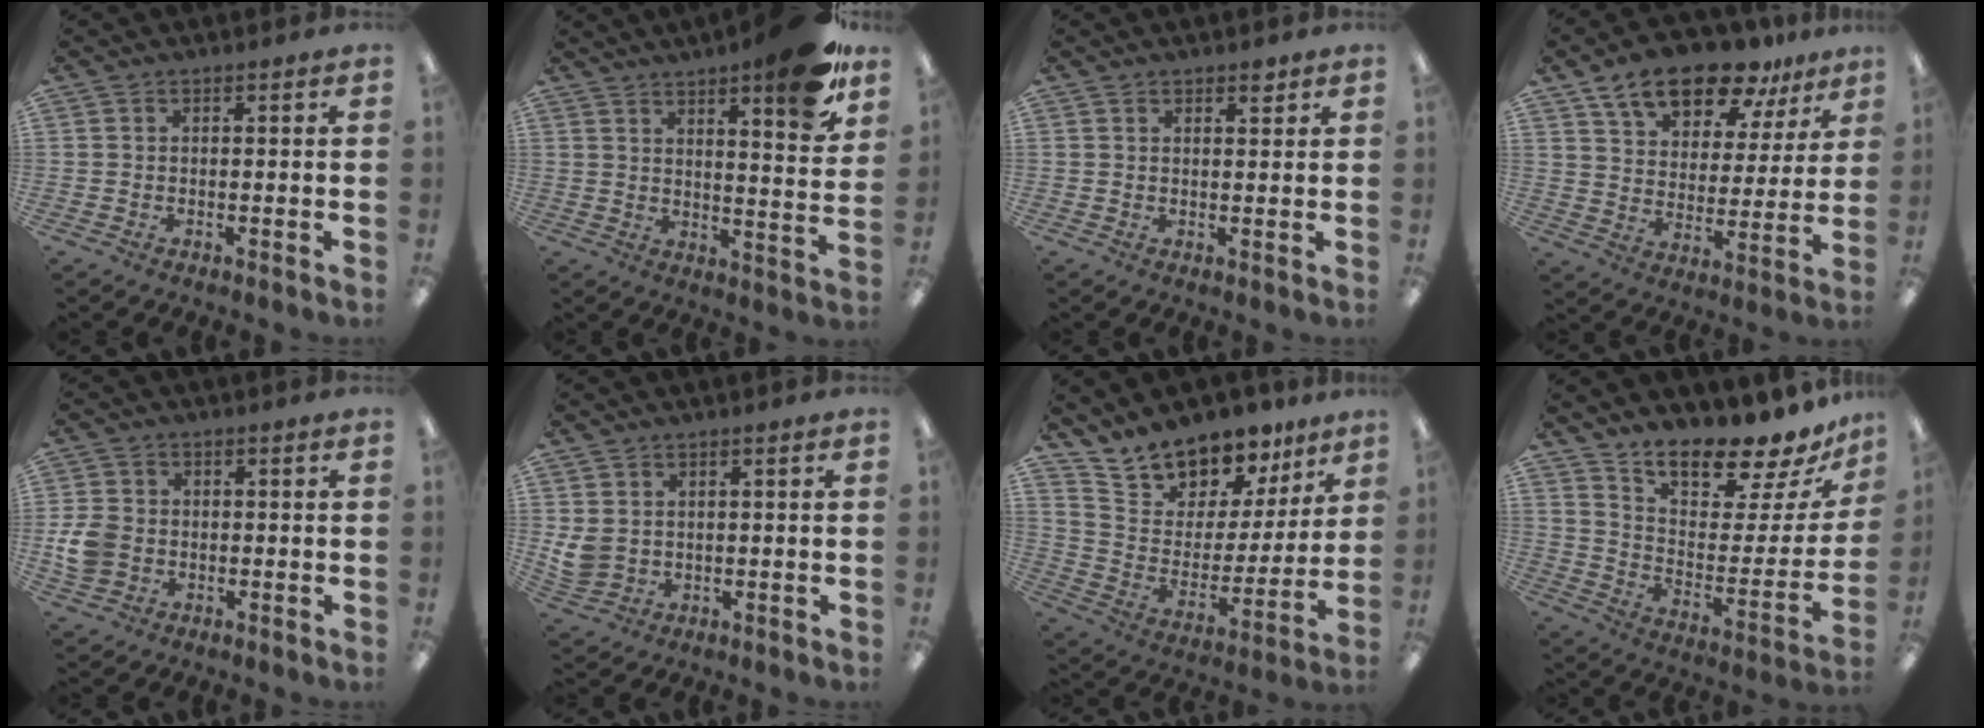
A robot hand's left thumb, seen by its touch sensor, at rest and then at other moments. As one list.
[{"total": 11.5, "force": [8.5, 2.0, 7.5], "torque": [-0.102, -0.056, 0.137]}, {"total": 2.1, "force": [1.7, 0.9, 0.9], "torque": [-0.003, -0.006, 0.027]}, {"total": 16.1, "force": [12.1, 7.4, 7.6], "torque": [-0.128, -0.065, 0.214]}, {"total": 6.6, "force": [-1.0, 5.5, 3.5], "torque": [-0.080, 0.011, -0.016]}, {"total": 4.7, "force": [1.3, 3.9, 2.1], "torque": [-0.050, -0.005, 0.026]}, {"total": 13.4, "force": [12.3, 5.2, 0.5], "torque": [-0.040, -0.114, 0.229]}, {"total": 14.5, "force": [13.4, 3.3, 4.3], "torque": [-0.066, -0.124, 0.229]}]